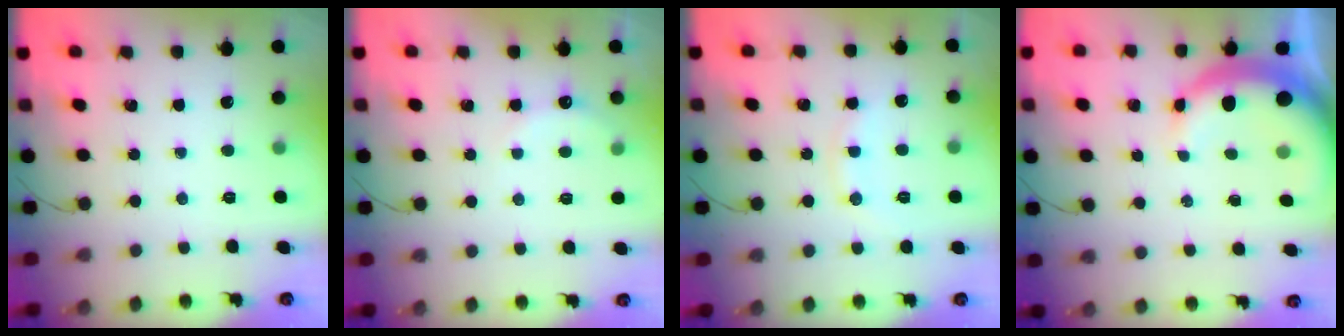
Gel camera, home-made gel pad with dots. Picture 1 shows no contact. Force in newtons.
{"total": 3.9, "press": 3.7, "slide": 1.2}
{"total": 7.8, "press": 7.8, "slide": 0.7}
{"total": 7.8, "press": 7.7, "slide": 1.4}